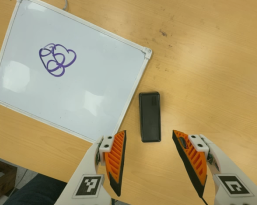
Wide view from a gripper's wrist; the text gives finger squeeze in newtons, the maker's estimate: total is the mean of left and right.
{"total": 0.0}